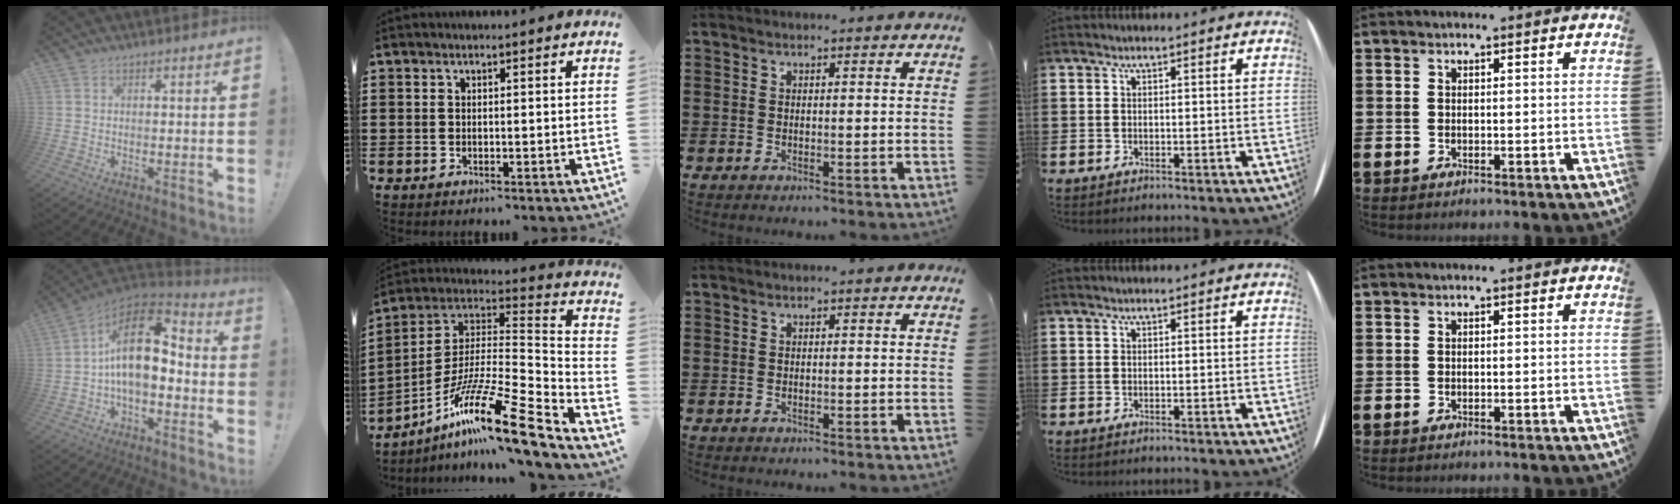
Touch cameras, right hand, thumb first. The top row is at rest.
{"thumb": {"total": 17.0, "force": [2.0, 9.0, 14.2], "torque": [-0.250, 0.003, 0.037]}, "index": {"total": 16.5, "force": [-10.6, 2.5, 12.5], "torque": [-0.222, 0.011, -0.191]}}